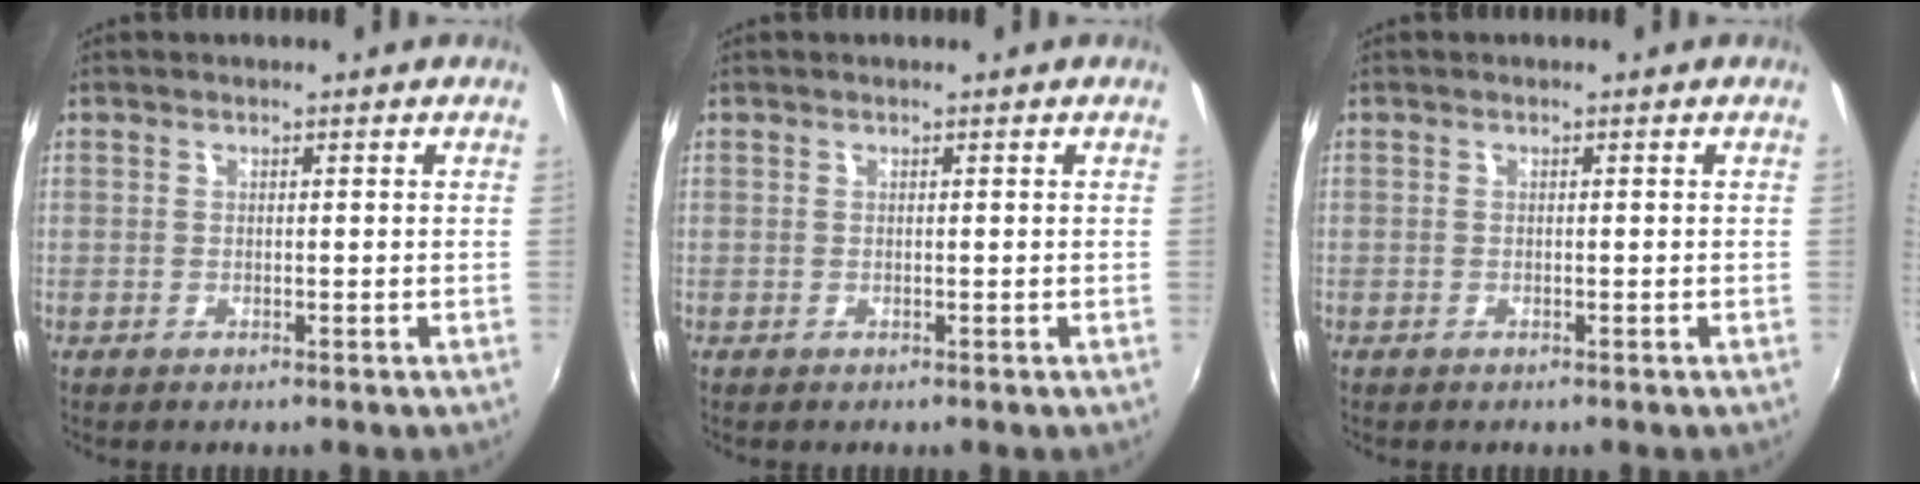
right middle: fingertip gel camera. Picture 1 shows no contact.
{"total": 0.0}
{"total": 0.0}